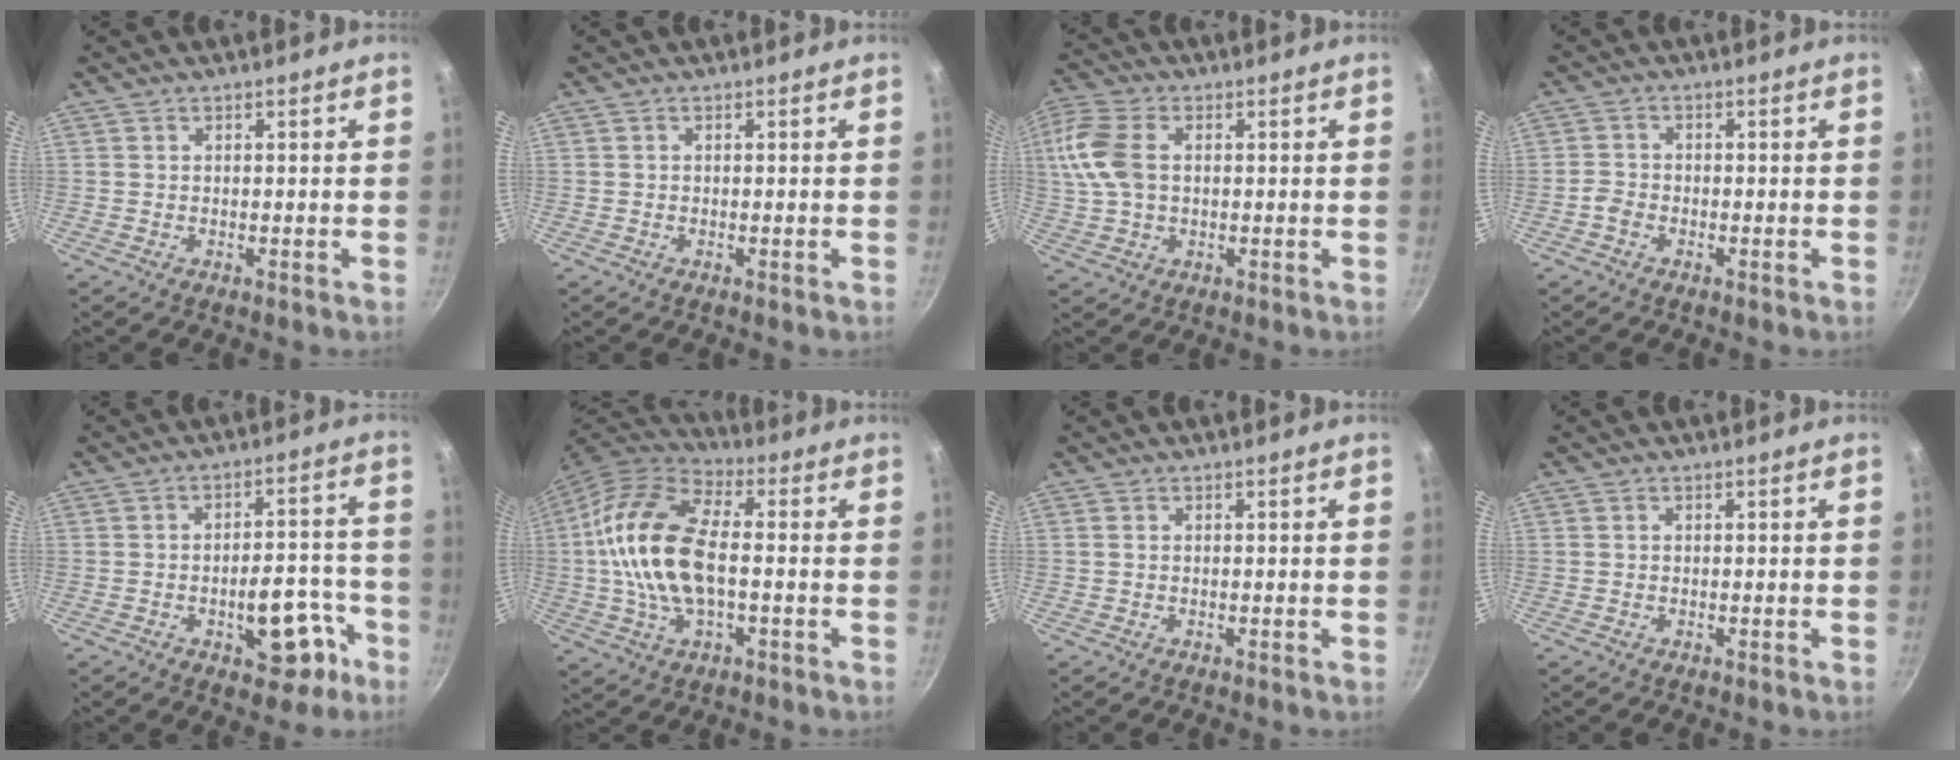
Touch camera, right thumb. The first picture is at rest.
{"total": 0.0}
{"total": 11.9, "force": [1.8, 7.8, 8.8], "torque": [-0.193, 0.016, 0.027]}
{"total": 2.0, "force": [-1.4, 1.2, 0.8], "torque": [-0.019, 0.012, -0.031]}
{"total": 11.6, "force": [-5.2, 6.0, 8.5], "torque": [-0.068, 0.051, -0.062]}
{"total": 17.9, "force": [-0.5, 9.1, 15.4], "torque": [-0.296, 0.032, -0.024]}
{"total": 0.6, "force": [0.1, 0.4, 0.4], "torque": [-0.007, 0.002, 0.000]}
{"total": 0.0}